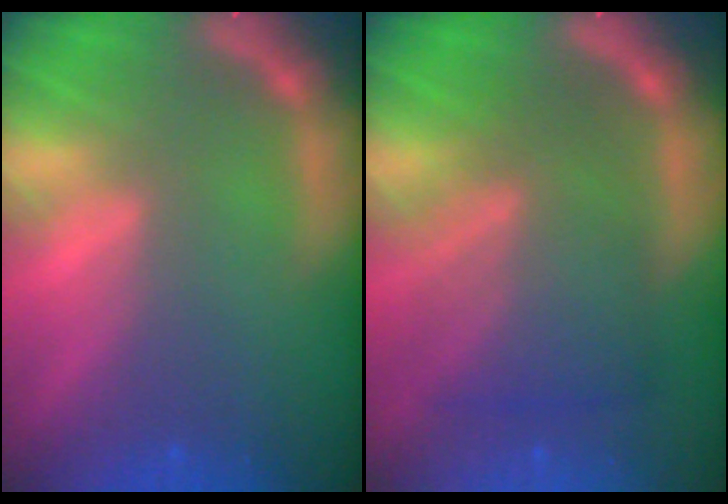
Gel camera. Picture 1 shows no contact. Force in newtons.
{"total": 7.6}